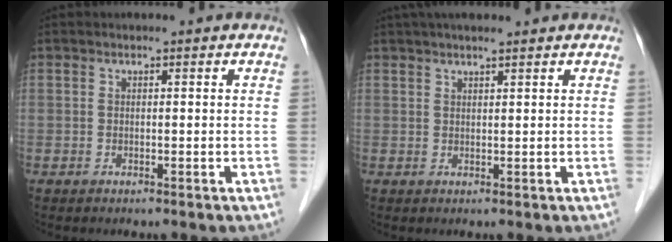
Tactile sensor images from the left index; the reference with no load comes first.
{"total": 4.5, "force": [3.7, 0.5, 2.5], "torque": [-0.032, 0.031, 0.062]}